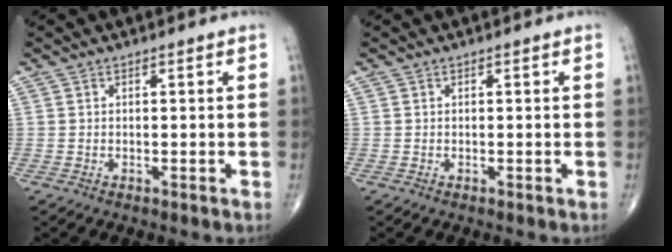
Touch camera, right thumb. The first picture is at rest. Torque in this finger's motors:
{"motor_torque": [0.01, 0.01, -0.11, -0.11, 0.00]}